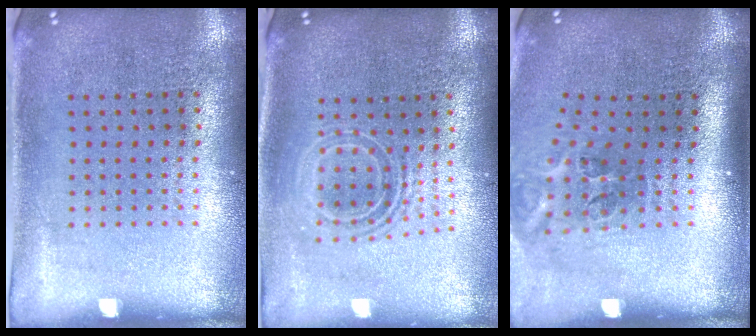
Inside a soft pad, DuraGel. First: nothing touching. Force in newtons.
{"total": 1.7, "press": 1.3, "slide": 1.0}
{"total": 2.2, "press": 1.3, "slide": 1.7}